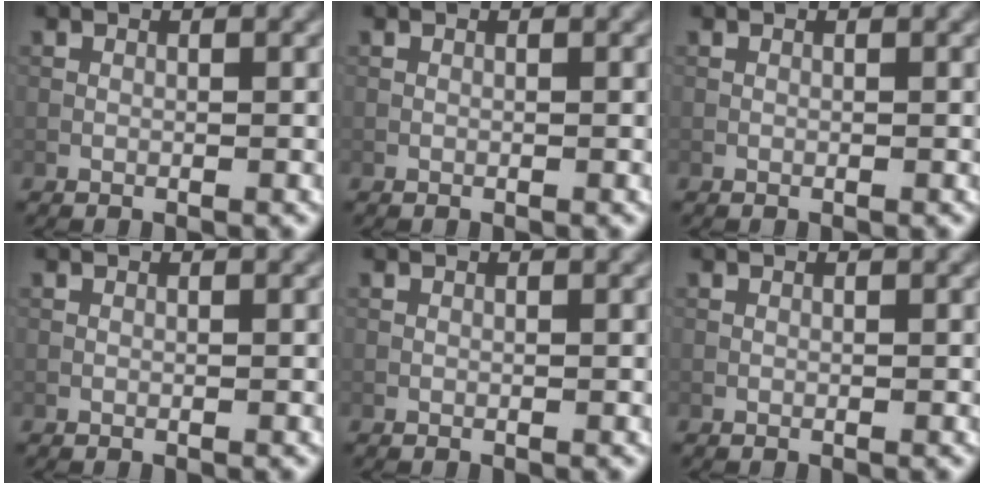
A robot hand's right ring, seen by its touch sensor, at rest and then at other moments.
{"total": 0.0}
{"total": 0.0}
{"total": 0.0}
{"total": 0.0}
{"total": 0.0}